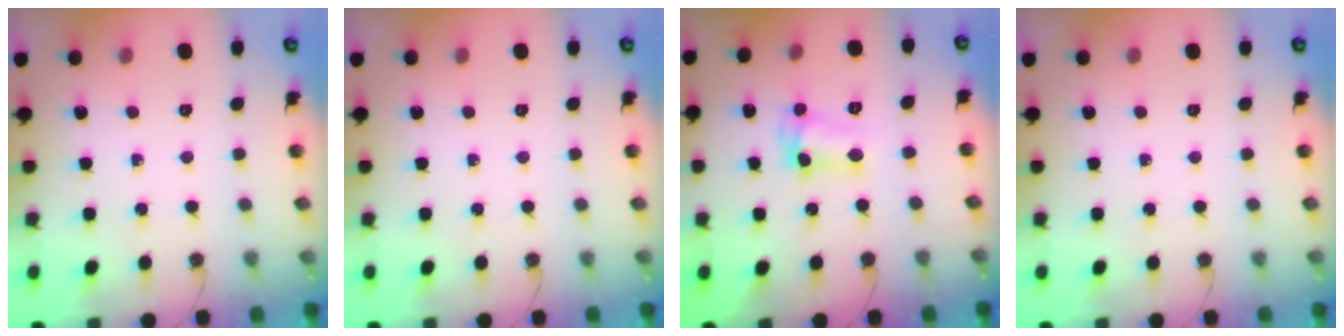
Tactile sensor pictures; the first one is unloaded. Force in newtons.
{"total": 0.0}
{"total": 4.6, "press": 4.6, "slide": 0.3}
{"total": 0.0}